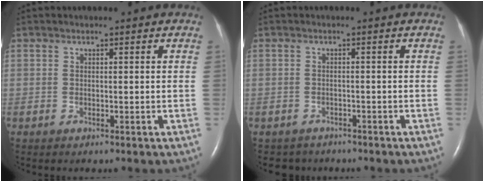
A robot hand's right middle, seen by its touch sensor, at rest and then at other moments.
{"total": 2.1, "force": [-1.8, 1.0, -0.3], "torque": [-0.005, -0.001, -0.027]}